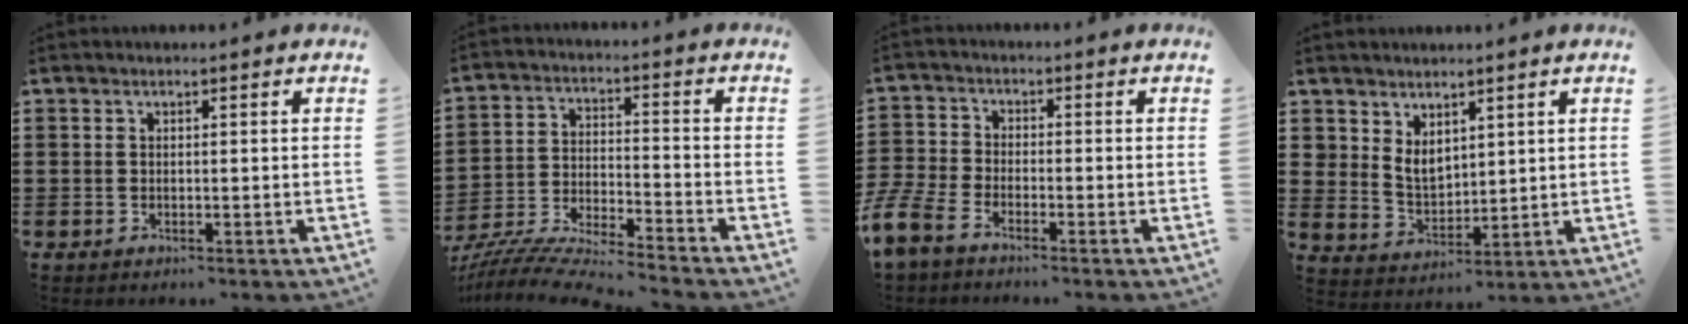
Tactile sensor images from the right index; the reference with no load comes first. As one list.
[{"total": 7.3, "force": [-7.1, 0.0, 2.0], "torque": [-0.050, -0.006, -0.143]}, {"total": 4.5, "force": [-3.9, 1.2, 2.0], "torque": [-0.077, -0.010, -0.088]}, {"total": 4.7, "force": [3.0, 3.0, 1.9], "torque": [-0.050, 0.003, 0.057]}]